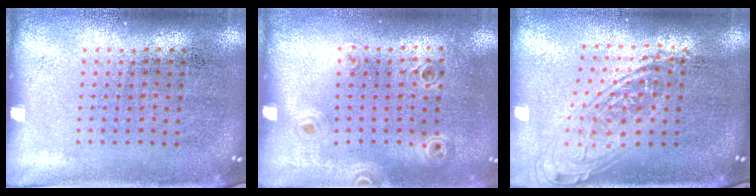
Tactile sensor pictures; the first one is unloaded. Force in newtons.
{"total": 0.9, "press": 0.9, "slide": 0.3}
{"total": 1.9, "press": 1.4, "slide": 1.2}